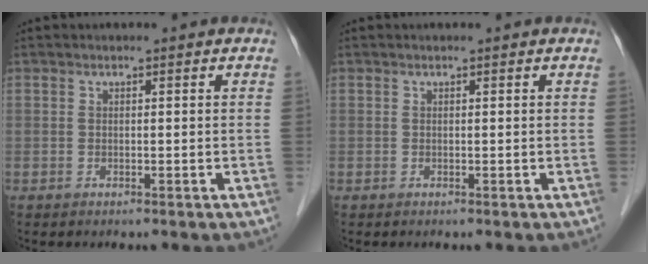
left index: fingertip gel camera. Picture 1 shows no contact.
{"total": 0.0}